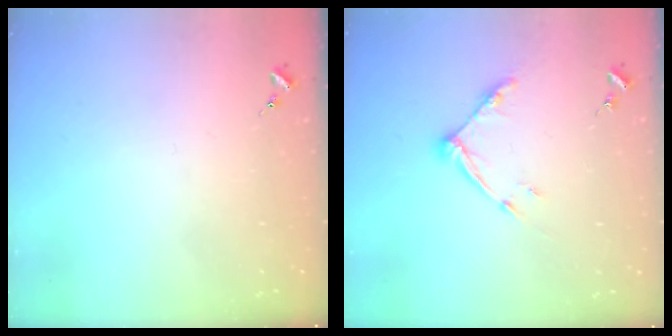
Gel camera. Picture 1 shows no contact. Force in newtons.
{"total": 9.0, "press": 9.0, "slide": 0.7}